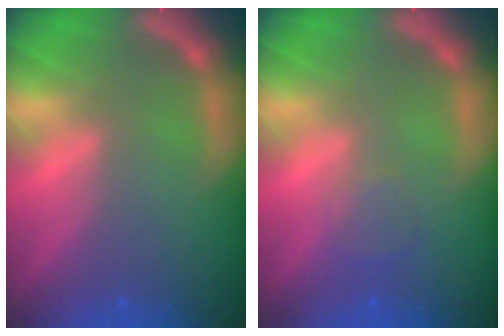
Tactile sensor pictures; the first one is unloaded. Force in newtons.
{"total": 1.5}